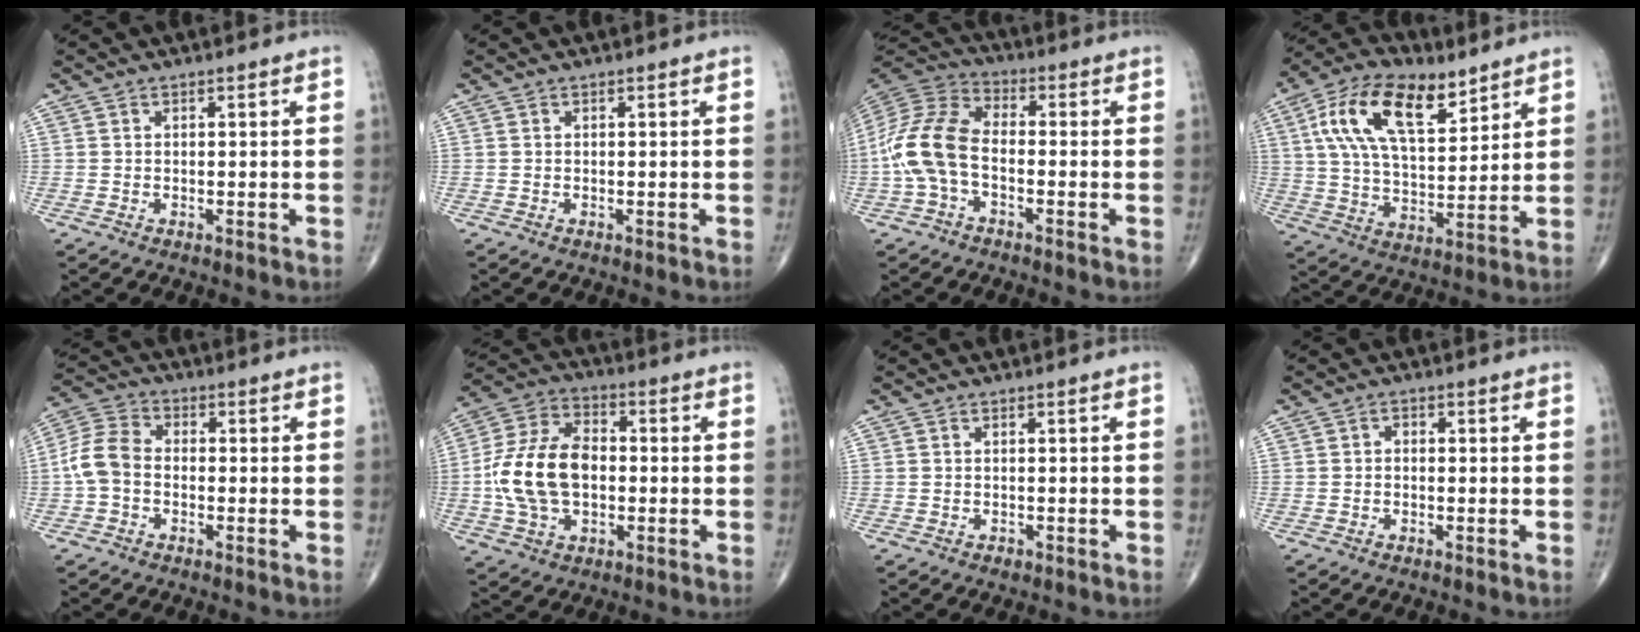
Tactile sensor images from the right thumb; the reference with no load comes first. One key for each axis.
{"total": 0.0}
{"total": 12.8, "fx": -2.6, "fy": 7.4, "fz": 10.1, "tx": -0.216, "ty": 0.035, "tz": -0.060}
{"total": 17.9, "fx": 8.4, "fy": 8.8, "fz": 13.2, "tx": -0.220, "ty": -0.020, "tz": 0.151}
{"total": 7.3, "fx": -1.2, "fy": 5.2, "fz": 4.9, "tx": -0.098, "ty": 0.024, "tz": -0.039}
{"total": 15.6, "fx": -1.1, "fy": 10.1, "fz": 11.8, "tx": -0.221, "ty": 0.026, "tz": -0.021}
{"total": 0.6, "fx": -0.3, "fy": 0.5, "fz": 0.2, "tx": -0.003, "ty": 0.000, "tz": -0.005}
{"total": 1.0, "fx": -0.2, "fy": 0.7, "fz": 0.6, "tx": -0.001, "ty": 0.004, "tz": -0.007}